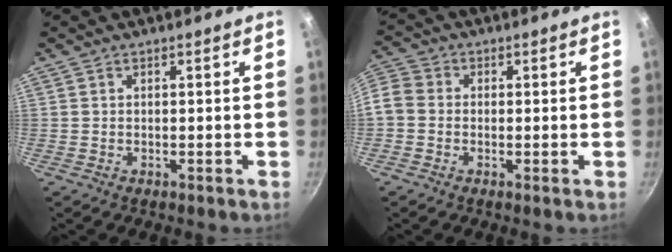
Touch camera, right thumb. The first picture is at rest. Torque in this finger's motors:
{"motor_torque": [0.15, 0.15, -0.18, -0.78, -0.09]}